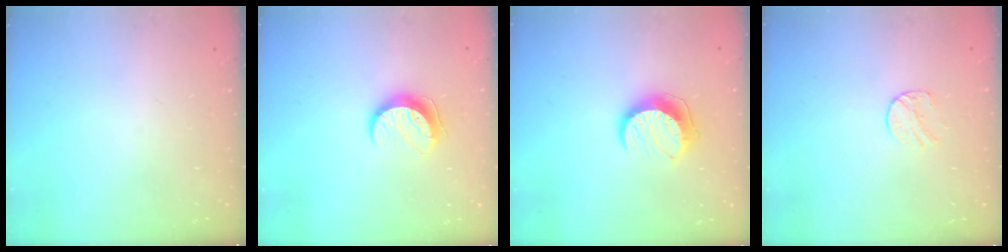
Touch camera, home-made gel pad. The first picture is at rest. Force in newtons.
{"total": 9.0, "press": 8.9, "slide": 0.7}
{"total": 10.2, "press": 10.2, "slide": 0.5}
{"total": 6.9, "press": 6.8, "slide": 0.6}